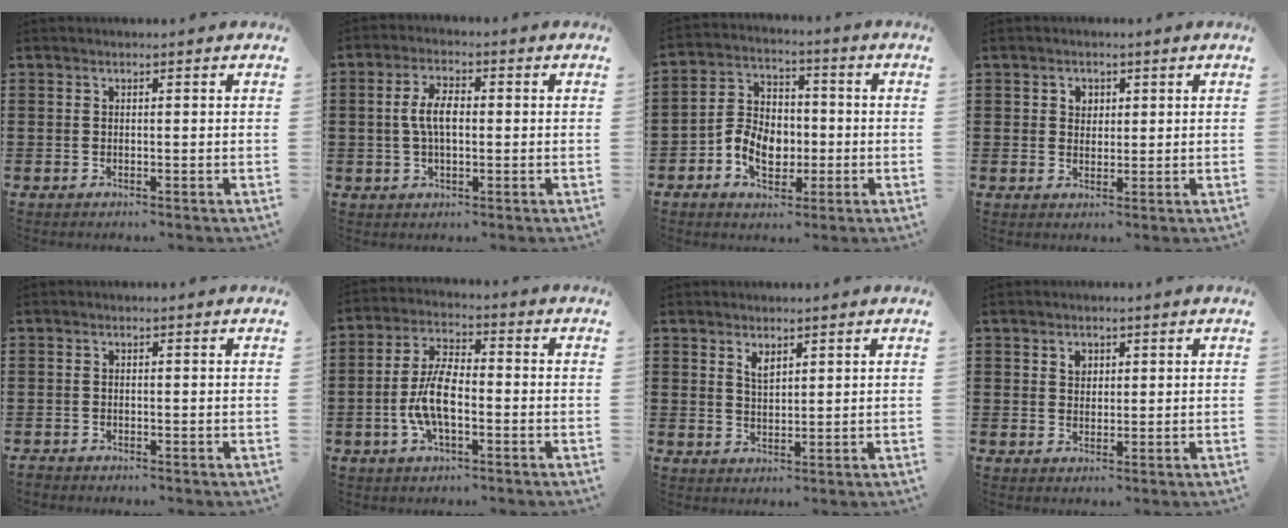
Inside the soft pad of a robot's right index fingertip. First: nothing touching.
{"total": 5.2, "force": [0.1, 2.2, 4.7], "torque": [-0.106, -0.001, -0.003]}
{"total": 7.4, "force": [-2.0, 5.6, 4.4], "torque": [-0.095, 0.007, -0.041]}
{"total": 1.9, "force": [0.7, 1.6, 0.7], "torque": [-0.022, 0.008, 0.012]}
{"total": 0.7, "force": [-0.7, 0.1, 0.0], "torque": [-0.002, -0.001, -0.014]}
{"total": 7.6, "force": [-1.8, 3.2, 6.6], "torque": [-0.153, -0.003, -0.042]}
{"total": 2.2, "force": [1.7, 0.8, 1.2], "torque": [-0.028, 0.000, 0.032]}
{"total": 1.8, "force": [1.0, 1.3, 0.8], "torque": [-0.019, 0.003, 0.021]}